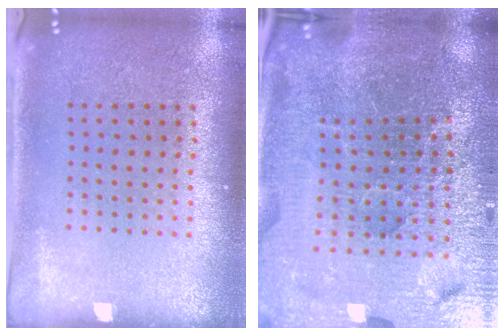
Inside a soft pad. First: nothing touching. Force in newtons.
{"total": 5.7, "press": 5.2, "slide": 2.2}